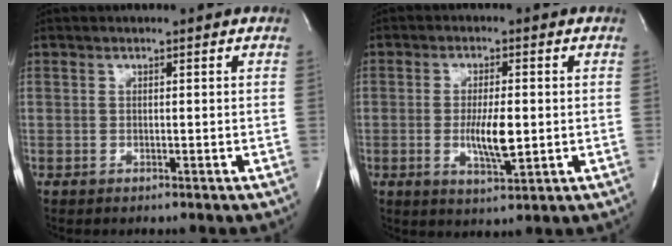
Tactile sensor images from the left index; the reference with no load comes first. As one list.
[{"total": 6.1, "force": [-1.3, 1.3, 5.8], "torque": [-0.109, -0.015, -0.019]}]